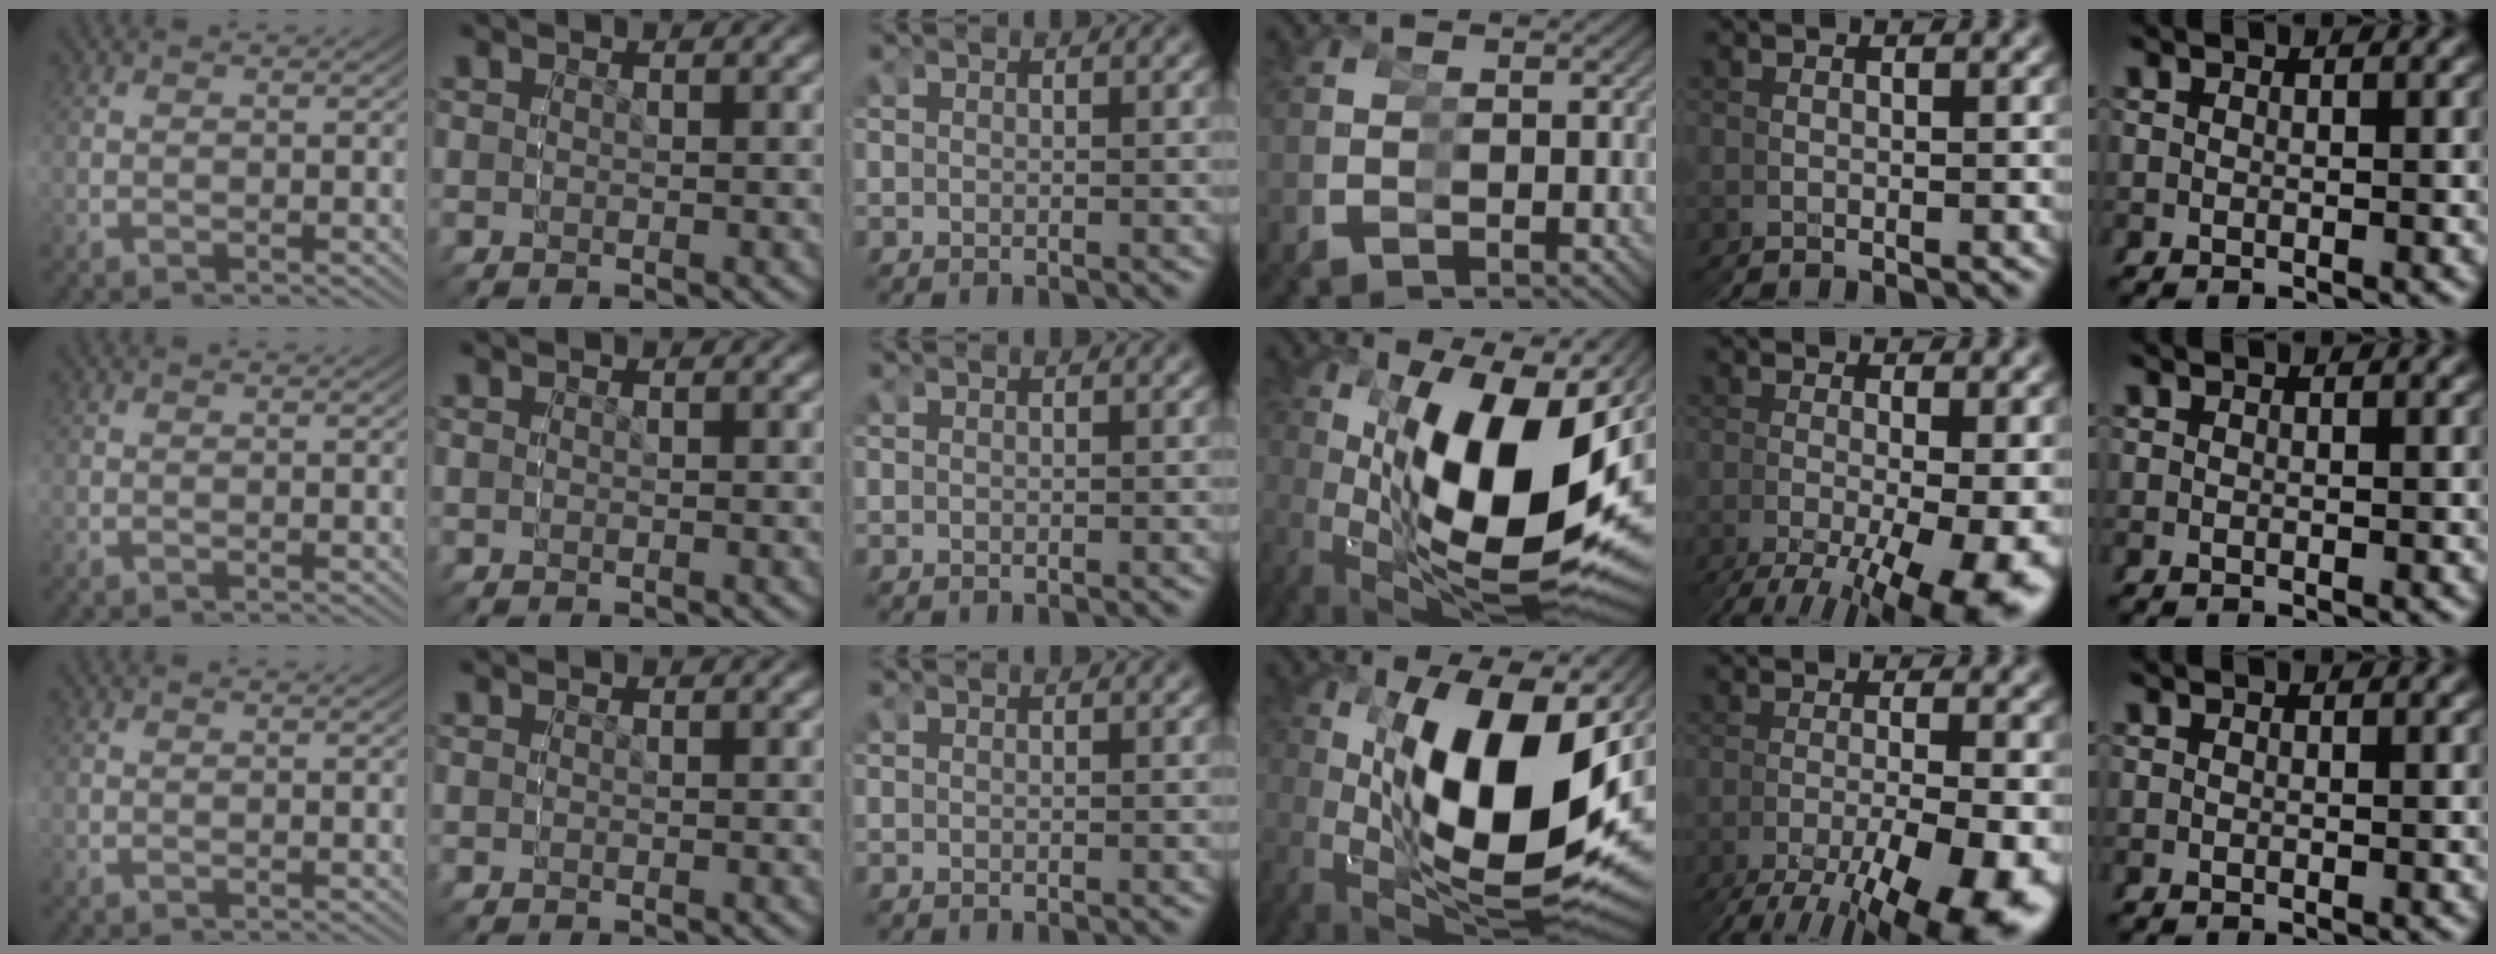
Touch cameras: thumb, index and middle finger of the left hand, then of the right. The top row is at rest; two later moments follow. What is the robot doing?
{"motion": "grasp_and_lifting", "object": "glue stick"}